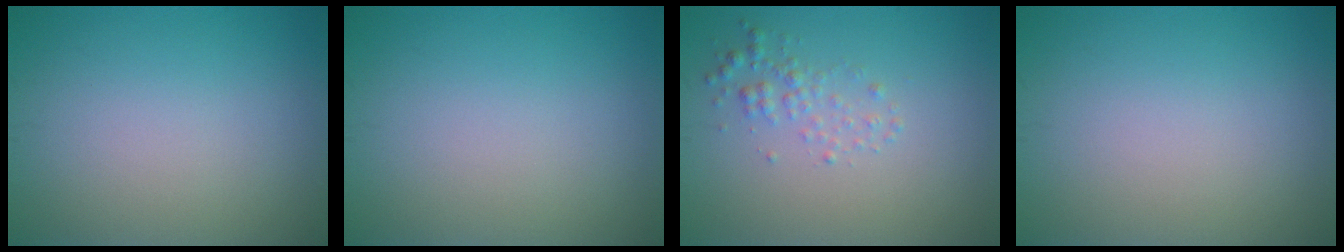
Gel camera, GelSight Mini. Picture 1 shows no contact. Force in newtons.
{"total": 0.0}
{"total": 1.7, "press": 1.7, "slide": 0.0}
{"total": 0.0}